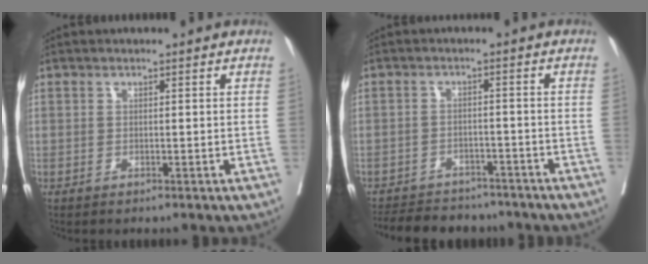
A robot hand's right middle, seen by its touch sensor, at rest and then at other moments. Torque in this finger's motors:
{"motor_torque": [0.11, -0.39, 0.01, 0.00]}